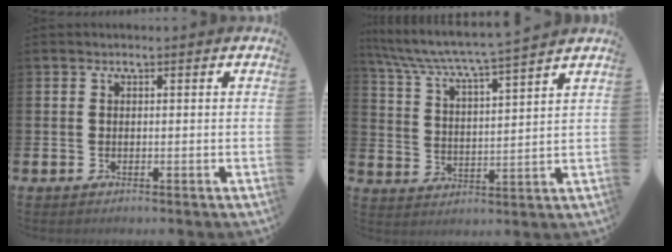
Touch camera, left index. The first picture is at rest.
{"total": 6.3, "force": [6.0, -0.1, 2.2], "torque": [-0.069, -0.044, 0.099]}